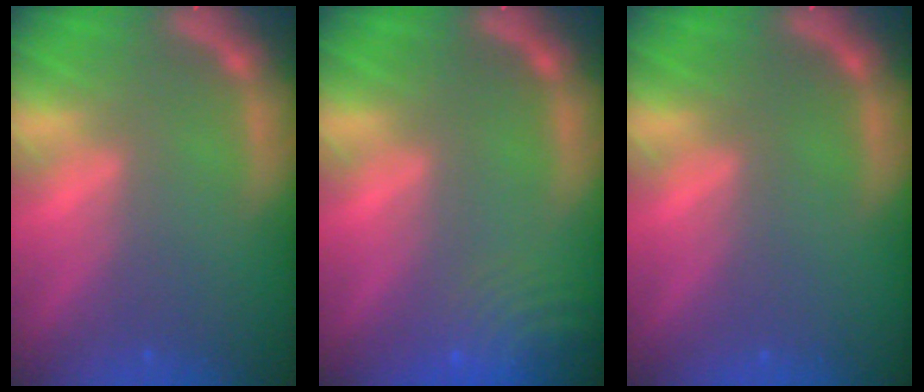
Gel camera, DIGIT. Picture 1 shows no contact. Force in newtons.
{"total": 8.0}
{"total": 0.0}